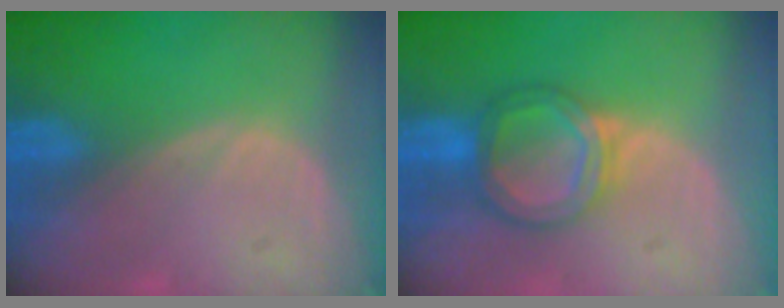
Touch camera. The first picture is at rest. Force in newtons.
{"total": 6.0, "press": 5.4, "slide": 2.5}